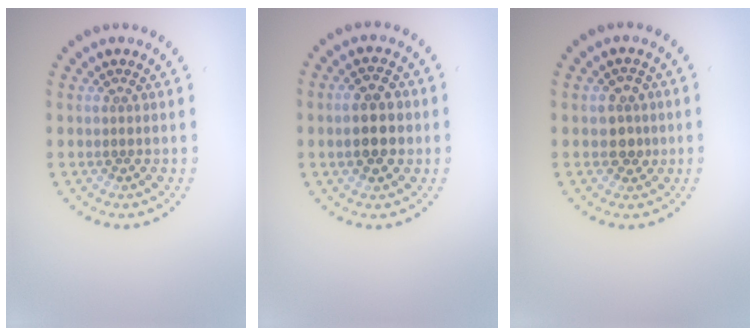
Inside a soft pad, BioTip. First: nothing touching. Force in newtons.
{"total": 3.6, "press": 3.6, "slide": 0.3}
{"total": 2.1, "press": 2.0, "slide": 0.4}